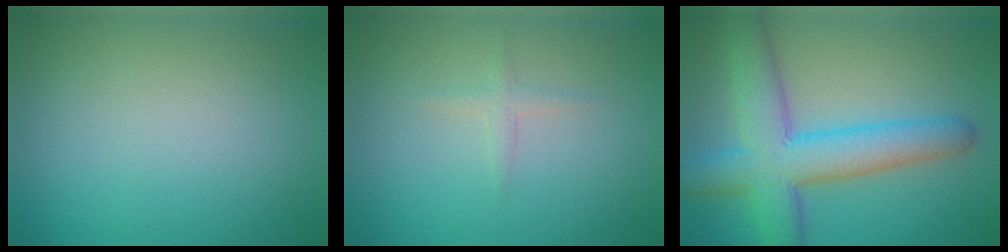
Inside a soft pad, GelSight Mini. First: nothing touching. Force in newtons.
{"total": 0.9, "press": 0.9, "slide": 0.0}
{"total": 8.3, "press": 8.3, "slide": 0.3}